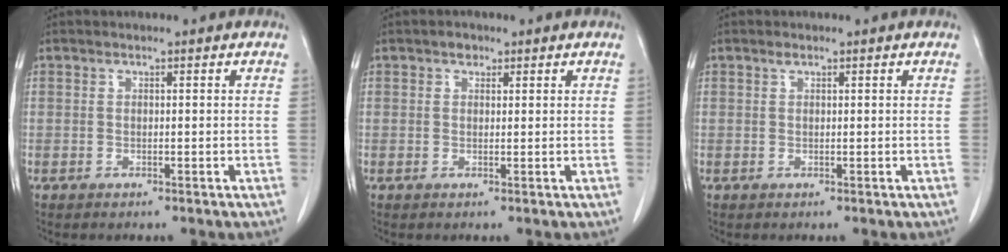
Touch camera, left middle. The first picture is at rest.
{"total": 1.2, "force": [0.8, 0.9, 0.4], "torque": [-0.006, 0.000, 0.011]}
{"total": 0.5, "force": [0.4, 0.1, 0.3], "torque": [-0.009, -0.001, 0.008]}